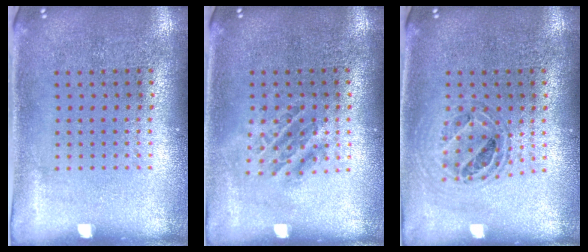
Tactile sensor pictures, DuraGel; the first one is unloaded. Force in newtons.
{"total": 1.2, "press": 1.1, "slide": 0.6}
{"total": 0.8, "press": 0.8, "slide": 0.1}